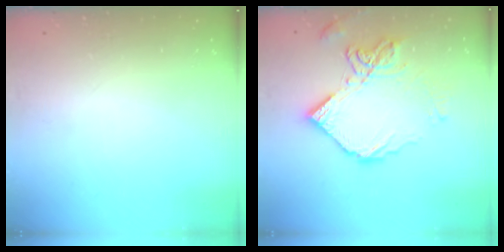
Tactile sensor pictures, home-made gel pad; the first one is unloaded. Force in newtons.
{"total": 13.4, "press": 13.3, "slide": 1.4}